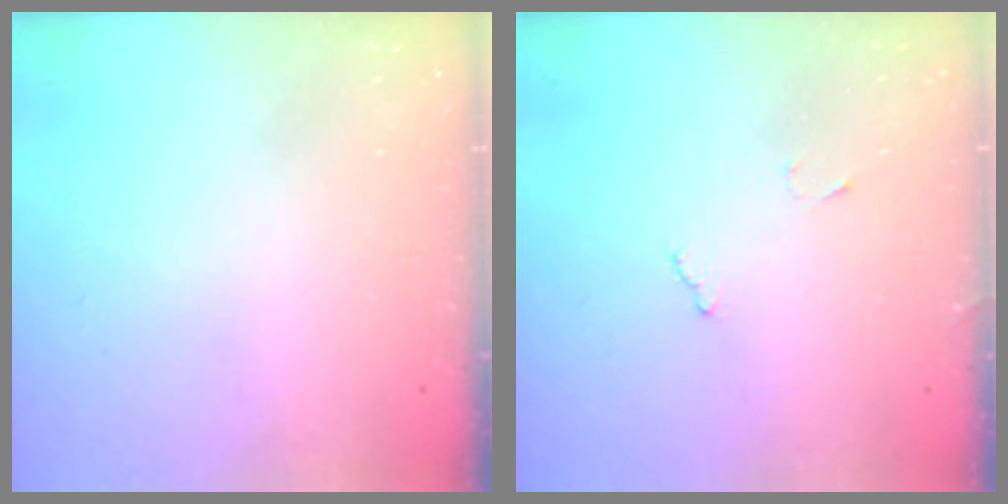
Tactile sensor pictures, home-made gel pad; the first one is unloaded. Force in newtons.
{"total": 7.0, "press": 7.0, "slide": 0.4}